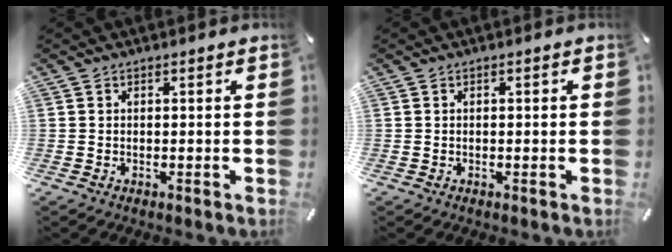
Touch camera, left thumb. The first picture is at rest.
{"total": 0.6, "force": [-0.2, 0.2, 0.5], "torque": [-0.010, -0.001, -0.004]}